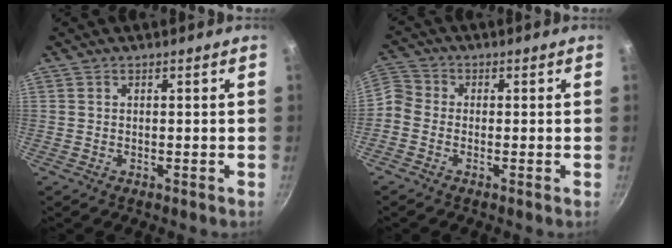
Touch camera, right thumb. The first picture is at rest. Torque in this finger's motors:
{"motor_torque": [-0.45, -0.13, 0.19, -0.92, 0.01]}